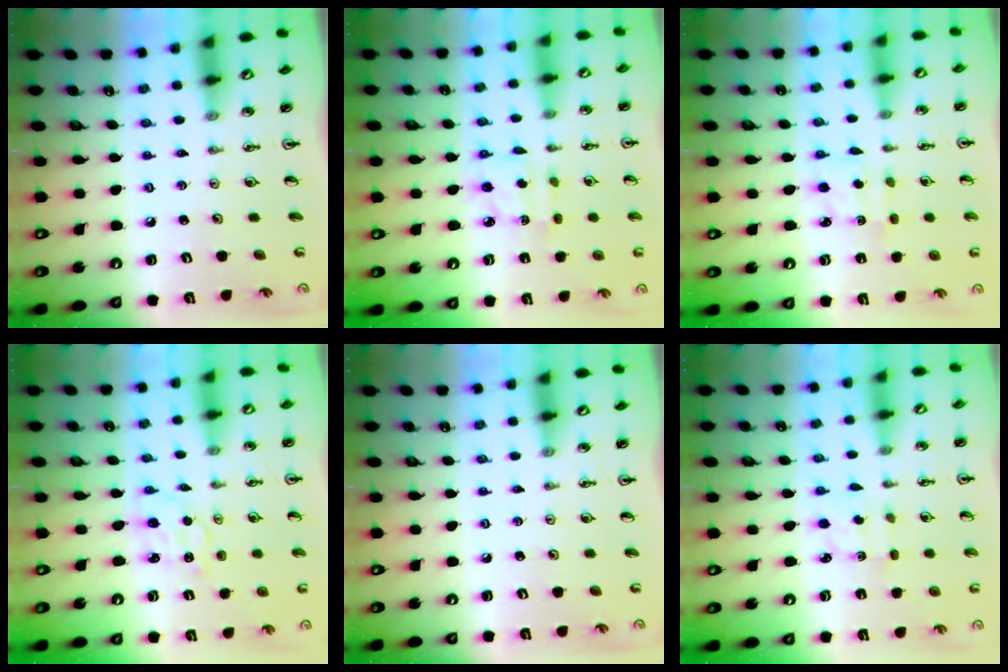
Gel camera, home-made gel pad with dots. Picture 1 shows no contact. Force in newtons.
{"total": 2.9, "press": 2.9, "slide": 0.1}
{"total": 2.6, "press": 2.6, "slide": 0.6}
{"total": 1.2, "press": 1.2, "slide": 0.3}
{"total": 0.0}
{"total": 2.1, "press": 2.0, "slide": 0.7}